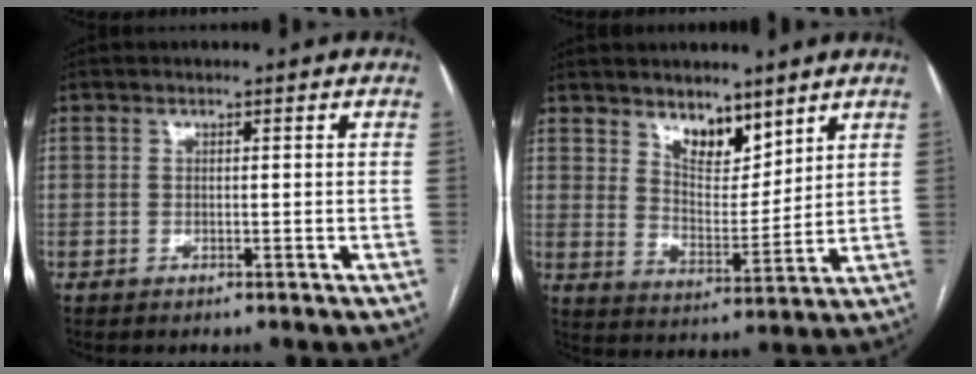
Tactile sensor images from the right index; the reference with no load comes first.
{"total": 7.0, "force": [5.2, 3.1, 3.7], "torque": [-0.057, -0.012, 0.098]}